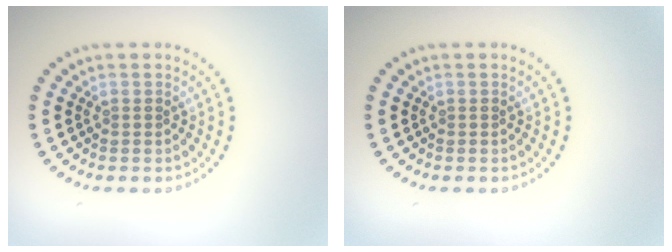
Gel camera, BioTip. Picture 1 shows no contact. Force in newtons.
{"total": 0.0}